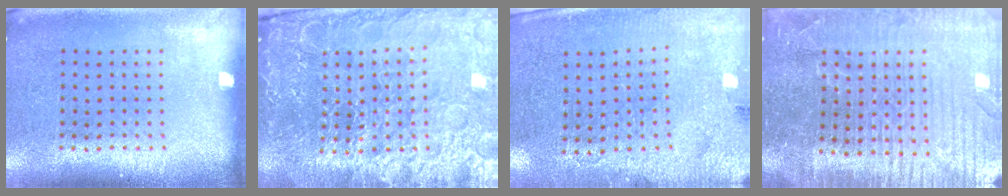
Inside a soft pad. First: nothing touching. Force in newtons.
{"total": 5.8, "press": 5.2, "slide": 2.6}
{"total": 3.0, "press": 2.8, "slide": 1.0}
{"total": 5.0, "press": 4.7, "slide": 1.9}